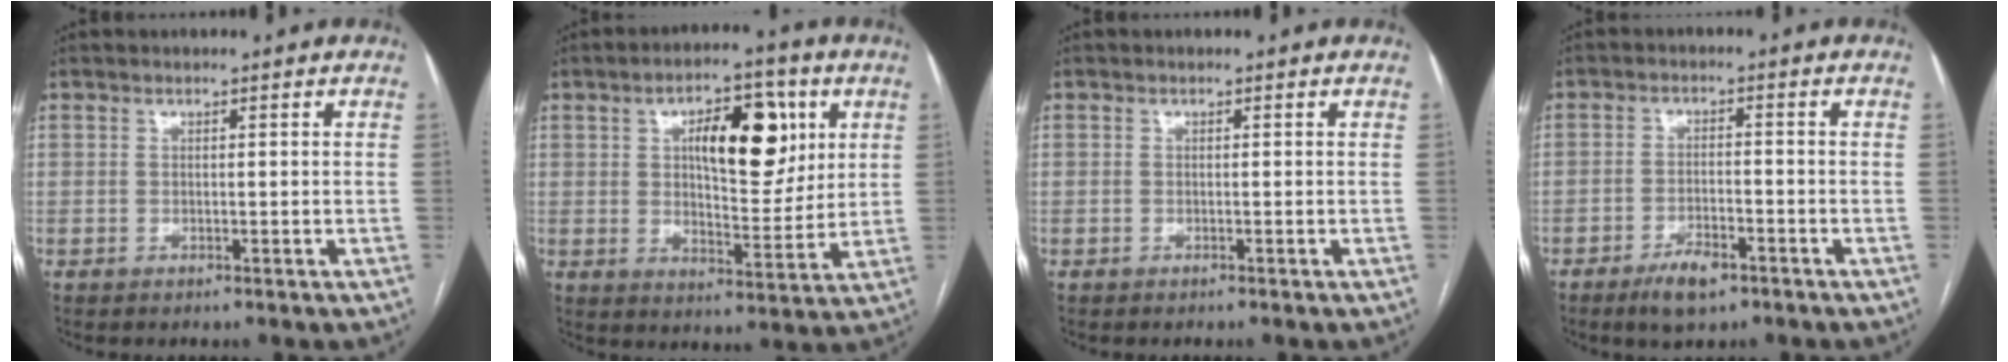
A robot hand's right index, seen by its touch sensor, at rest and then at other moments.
{"total": 12.8, "force": [4.3, 5.1, 10.9], "torque": [-0.161, 0.014, 0.071]}
{"total": 0.0}
{"total": 4.8, "force": [-3.2, 1.7, 3.2], "torque": [-0.060, -0.001, -0.052]}